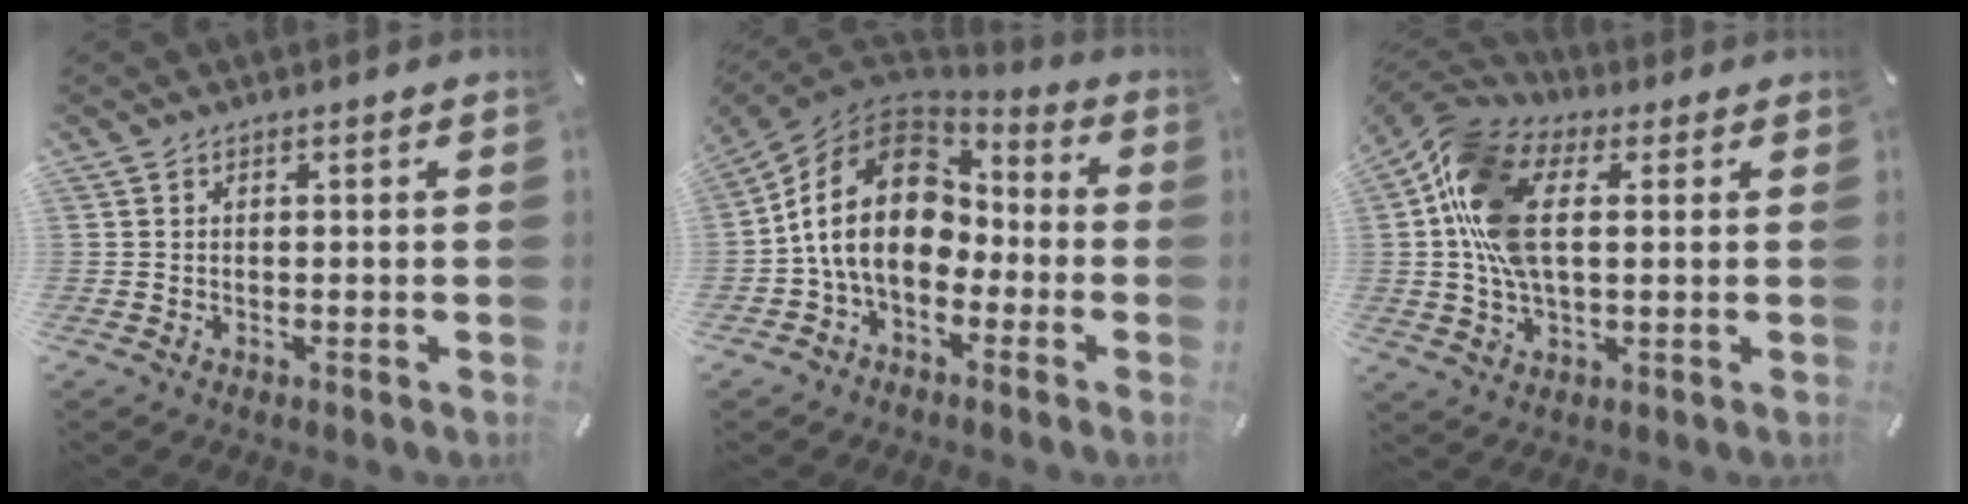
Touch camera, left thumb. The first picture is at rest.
{"total": 18.2, "force": [-0.6, 13.3, 12.4], "torque": [-0.267, 0.023, -0.015]}
{"total": 15.3, "force": [2.5, 9.6, 11.7], "torque": [-0.271, 0.005, 0.044]}